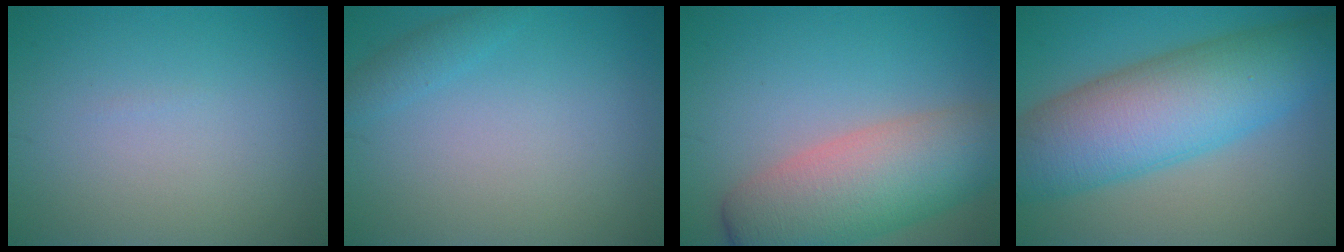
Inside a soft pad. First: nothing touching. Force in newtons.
{"total": 1.3, "press": 1.3, "slide": 0.1}
{"total": 9.1, "press": 9.1, "slide": 0.4}
{"total": 11.4, "press": 11.4, "slide": 0.2}